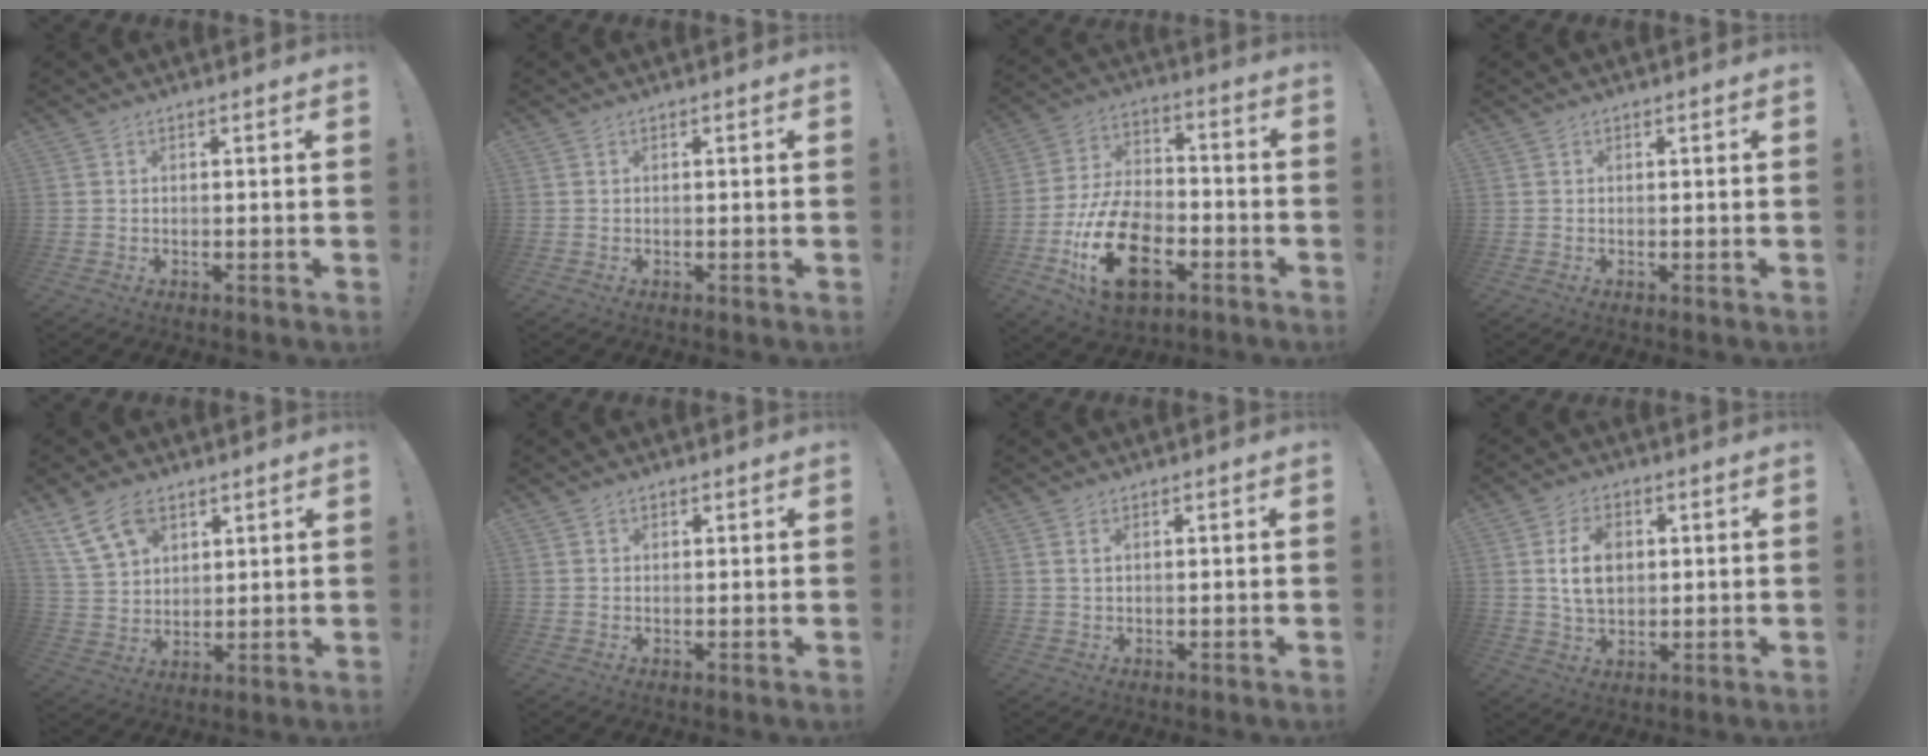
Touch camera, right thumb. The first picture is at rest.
{"total": 0.0}
{"total": 22.0, "force": [-8.7, 13.3, 15.3], "torque": [-0.278, 0.055, -0.138]}
{"total": 0.0}
{"total": 12.2, "force": [7.6, 7.7, 5.7], "torque": [-0.109, -0.032, 0.152]}
{"total": 1.1, "force": [0.7, 0.7, 0.1], "torque": [0.004, -0.003, 0.013]}
{"total": 1.4, "force": [0.7, 0.6, 1.0], "torque": [-0.020, 0.000, 0.012]}
{"total": 9.8, "force": [1.5, 6.7, 7.0], "torque": [-0.117, 0.003, 0.026]}